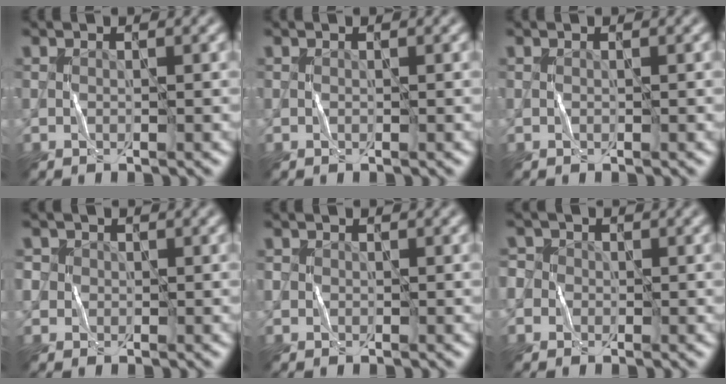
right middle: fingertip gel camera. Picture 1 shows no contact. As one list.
[{"total": 0.0}, {"total": 0.0}, {"total": 2.7, "force": [0.7, 2.5, 0.8], "torque": [-0.004, 0.011, 0.001]}, {"total": 0.7, "force": [-0.1, 0.7, 0.0], "torque": [0.004, -0.002, -0.005]}, {"total": 3.1, "force": [0.2, 3.0, 0.9], "torque": [0.004, 0.022, -0.030]}]